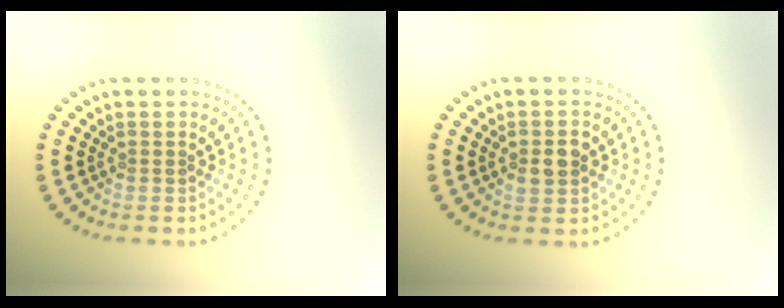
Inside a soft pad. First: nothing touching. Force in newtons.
{"total": 2.5, "press": 2.5, "slide": 0.1}